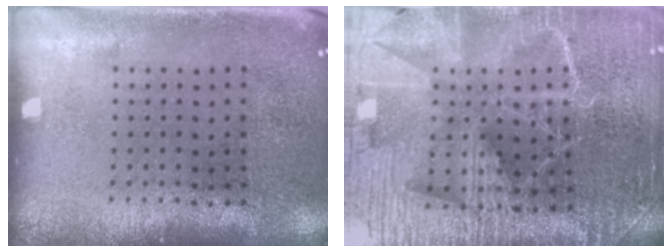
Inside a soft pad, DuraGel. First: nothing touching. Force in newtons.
{"total": 4.9, "press": 4.5, "slide": 1.8}